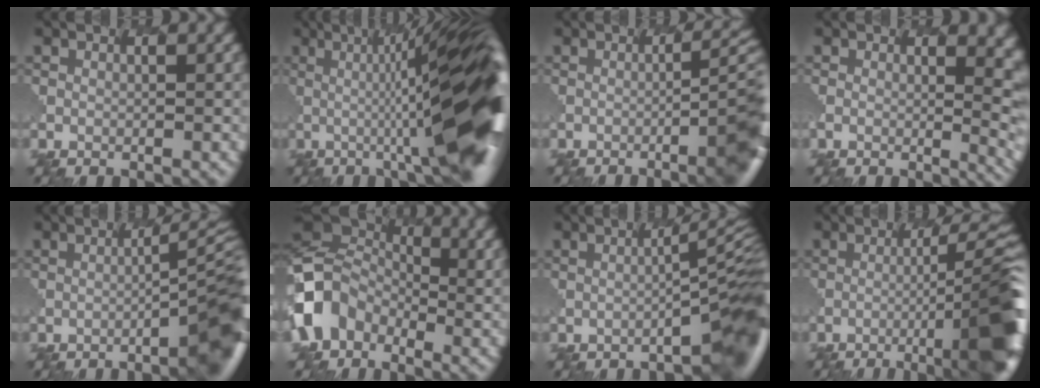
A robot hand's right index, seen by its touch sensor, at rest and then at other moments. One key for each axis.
{"total": 15.5, "fx": 0.7, "fy": 3.0, "fz": 15.2, "tx": -0.171, "ty": 0.029, "tz": 0.002}
{"total": 7.9, "fx": -2.8, "fy": 1.7, "fz": 7.2, "tx": -0.067, "ty": 0.013, "tz": -0.047}
{"total": 6.0, "fx": 0.7, "fy": 2.5, "fz": 5.4, "tx": -0.020, "ty": 0.014, "tz": -0.008}
{"total": 7.7, "fx": -3.1, "fy": 1.2, "fz": 6.9, "tx": -0.072, "ty": 0.017, "tz": -0.054}
{"total": 4.3, "fx": -1.8, "fy": 3.9, "fz": 0.6, "tx": -0.039, "ty": 0.020, "tz": -0.081}
{"total": 6.9, "fx": -2.8, "fy": 1.1, "fz": 6.2, "tx": -0.055, "ty": 0.020, "tz": -0.053}
{"total": 10.4, "fx": -3.8, "fy": 1.7, "fz": 9.5, "tx": -0.101, "ty": 0.019, "tz": -0.070}